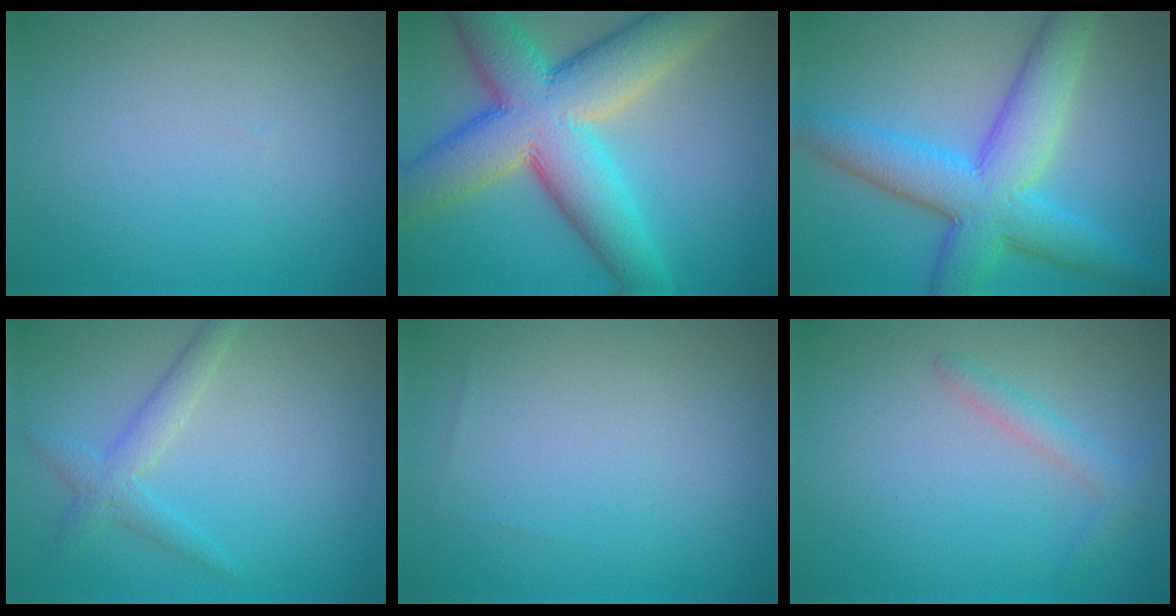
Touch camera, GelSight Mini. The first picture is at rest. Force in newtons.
{"total": 12.0, "press": 12.0, "slide": 0.7}
{"total": 8.3, "press": 8.3, "slide": 0.1}
{"total": 2.3, "press": 2.3, "slide": 0.2}
{"total": 0.0}
{"total": 1.5, "press": 1.5, "slide": 0.1}